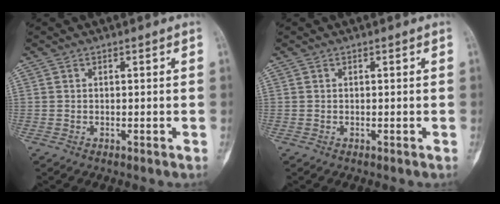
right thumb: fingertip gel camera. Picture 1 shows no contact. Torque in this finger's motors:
{"motor_torque": [0.00, 0.00, 0.12, -0.05, 0.04]}